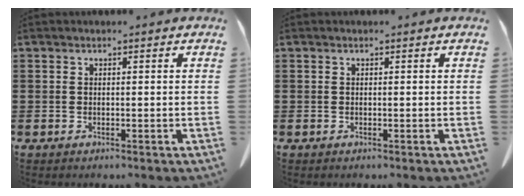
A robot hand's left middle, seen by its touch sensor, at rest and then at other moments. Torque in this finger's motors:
{"motor_torque": [0.00, -2.14, 0.04, 0.00]}